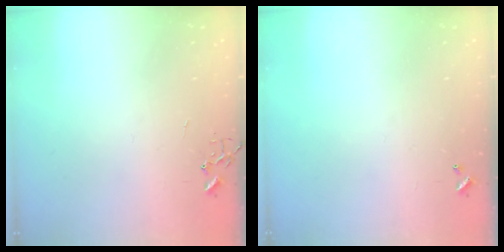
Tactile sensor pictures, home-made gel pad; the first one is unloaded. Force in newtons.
{"total": 0.0}